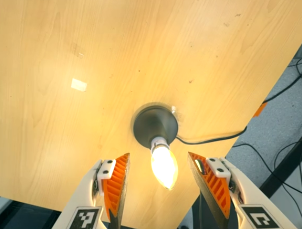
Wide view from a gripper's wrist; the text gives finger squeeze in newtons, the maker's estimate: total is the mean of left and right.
{"total": 0.0}